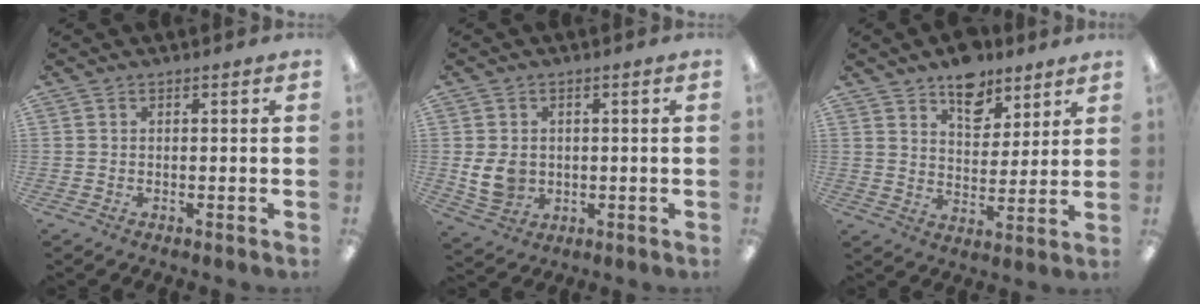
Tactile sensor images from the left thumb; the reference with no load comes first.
{"total": 6.7, "force": [0.1, 5.7, 3.6], "torque": [-0.073, 0.003, 0.004]}
{"total": 10.0, "force": [7.6, 5.6, 3.5], "torque": [-0.035, -0.049, 0.134]}